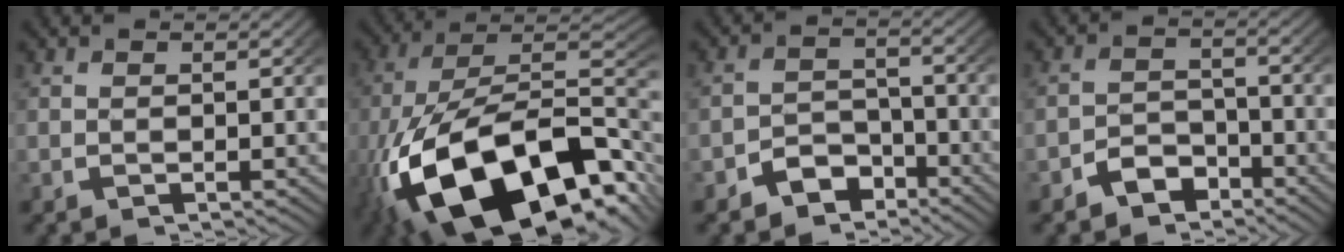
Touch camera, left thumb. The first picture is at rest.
{"total": 24.0, "force": [-6.0, 14.5, 18.1], "torque": [-0.341, -0.093, -0.046]}
{"total": 4.6, "force": [-3.3, 3.1, 1.1], "torque": [-0.006, -0.015, -0.056]}
{"total": 3.9, "force": [-2.9, 2.5, 0.9], "torque": [-0.003, -0.012, -0.051]}